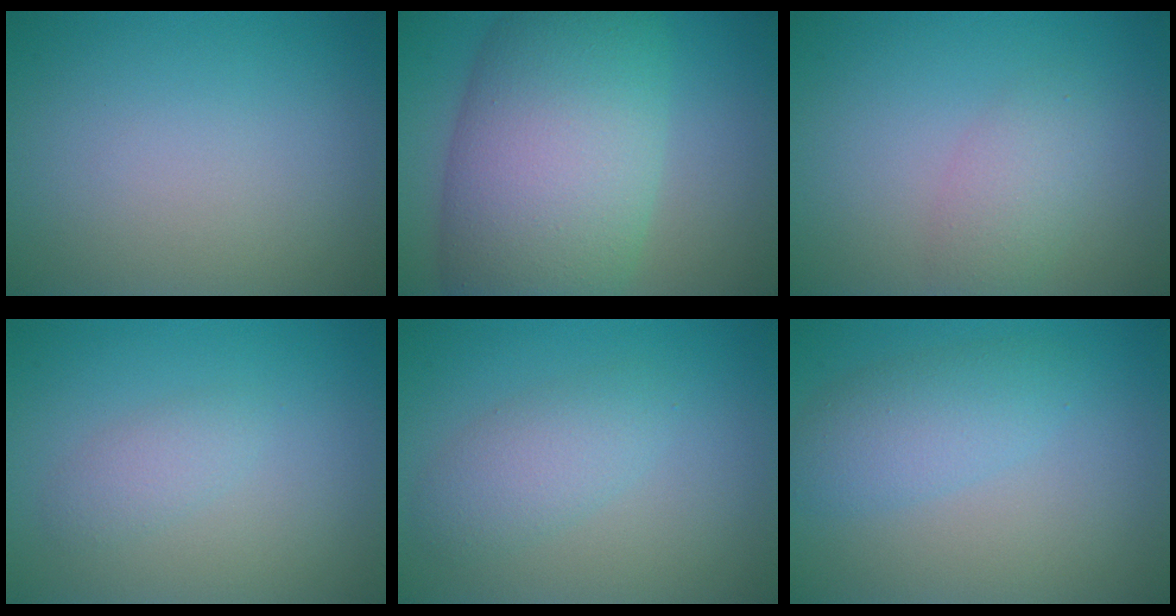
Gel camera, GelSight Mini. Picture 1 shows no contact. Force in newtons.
{"total": 13.1, "press": 13.1, "slide": 0.3}
{"total": 2.3, "press": 2.3, "slide": 0.1}
{"total": 1.6, "press": 1.6, "slide": 0.1}
{"total": 2.8, "press": 2.8, "slide": 0.1}
{"total": 3.3, "press": 3.3, "slide": 0.1}